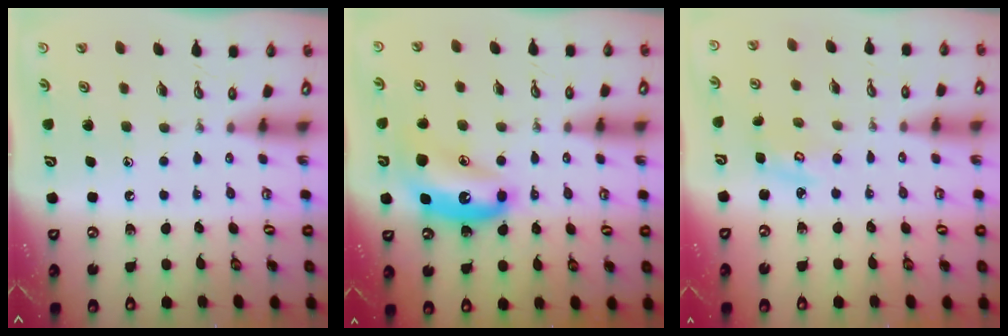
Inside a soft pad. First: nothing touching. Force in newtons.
{"total": 12.6, "press": 12.5, "slide": 1.1}
{"total": 3.9, "press": 3.9, "slide": 0.2}